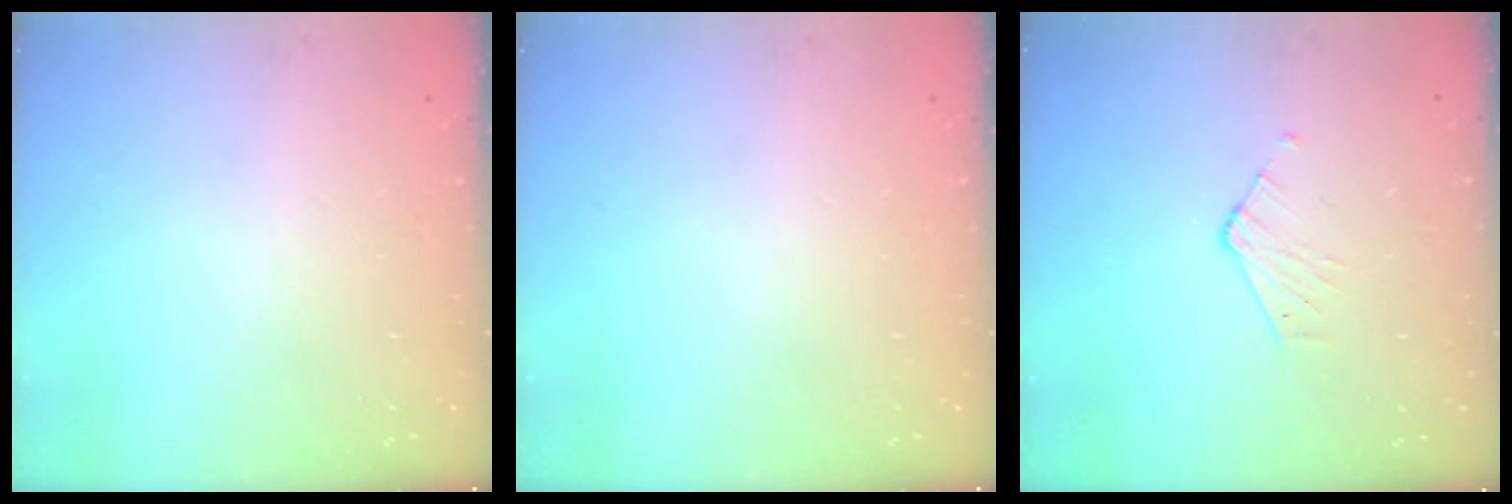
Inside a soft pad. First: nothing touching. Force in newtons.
{"total": 0.0}
{"total": 3.6, "press": 3.6, "slide": 0.3}